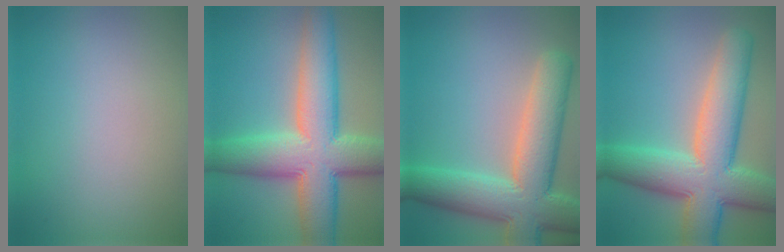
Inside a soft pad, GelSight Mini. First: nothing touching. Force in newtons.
{"total": 11.1, "press": 11.1, "slide": 0.4}
{"total": 9.9, "press": 9.9, "slide": 0.6}
{"total": 10.8, "press": 10.8, "slide": 0.4}